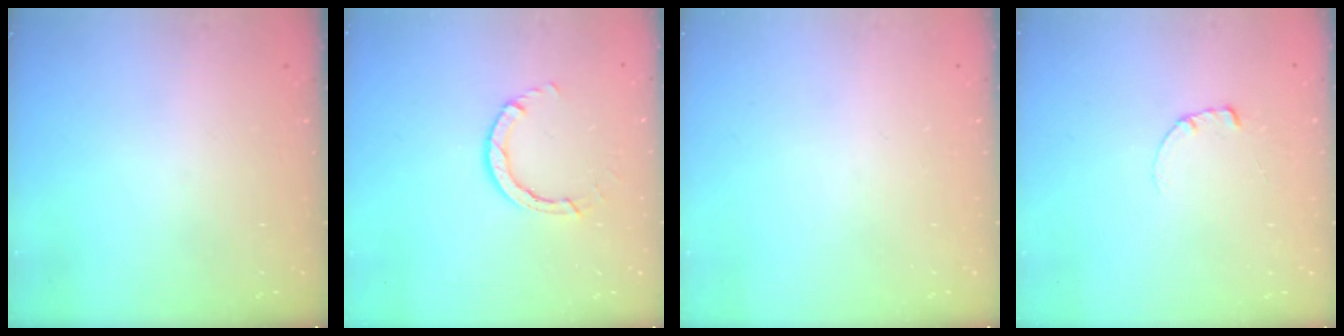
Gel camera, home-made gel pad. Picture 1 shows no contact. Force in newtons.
{"total": 3.7, "press": 3.7, "slide": 0.4}
{"total": 0.0}
{"total": 0.6, "press": 0.5, "slide": 0.2}